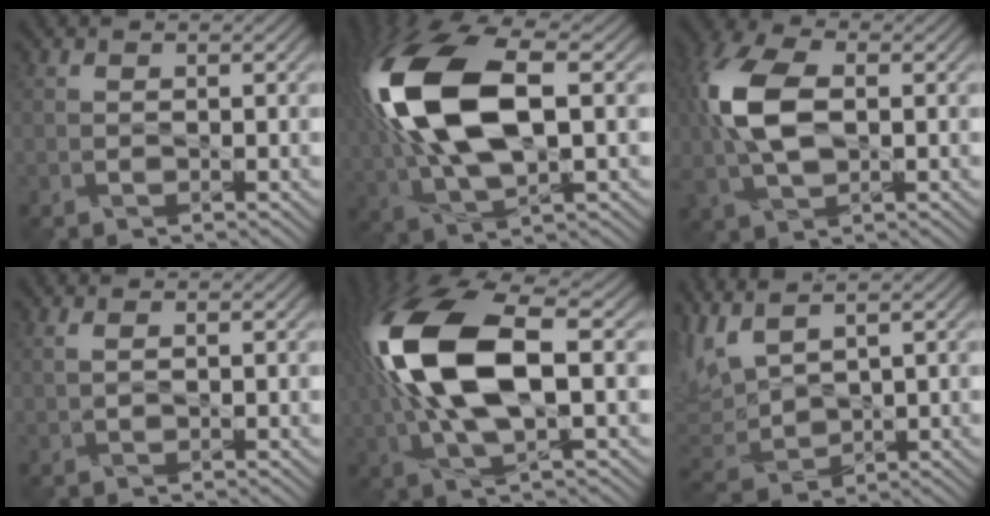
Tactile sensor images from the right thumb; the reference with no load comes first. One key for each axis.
{"total": 17.0, "fx": 1.8, "fy": 8.3, "fz": 14.7, "tx": -0.342, "ty": 0.013, "tz": 0.026}
{"total": 10.1, "fx": 0.7, "fy": 5.4, "fz": 8.5, "tx": -0.212, "ty": 0.011, "tz": 0.006}
{"total": 1.1, "fx": 0.6, "fy": 0.2, "fz": 0.9, "tx": -0.026, "ty": 0.002, "tz": 0.014}
{"total": 15.3, "fx": 1.0, "fy": 6.8, "fz": 13.7, "tx": -0.333, "ty": 0.016, "tz": 0.017}
{"total": 7.6, "fx": 4.1, "fy": 3.0, "fz": 5.7, "tx": -0.175, "ty": 0.013, "tz": 0.083}